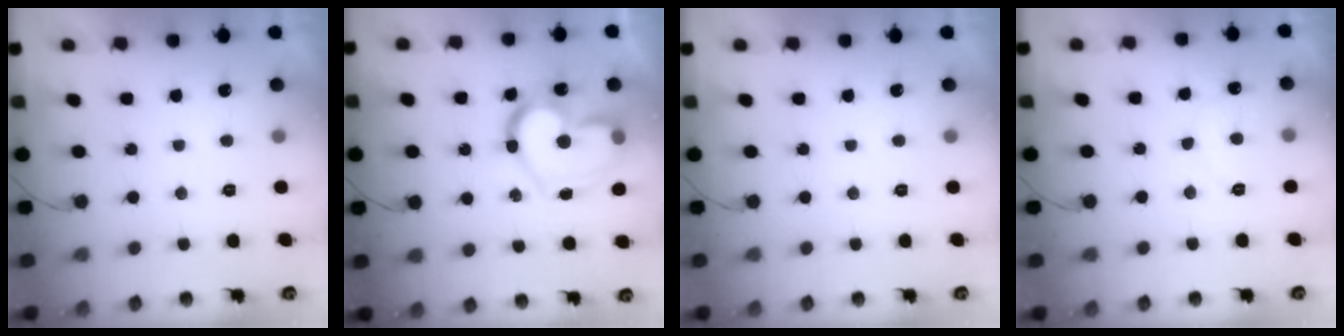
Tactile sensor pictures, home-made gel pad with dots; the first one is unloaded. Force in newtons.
{"total": 19.7, "press": 19.7, "slide": 1.8}
{"total": 0.0}
{"total": 6.8, "press": 6.8, "slide": 0.3}